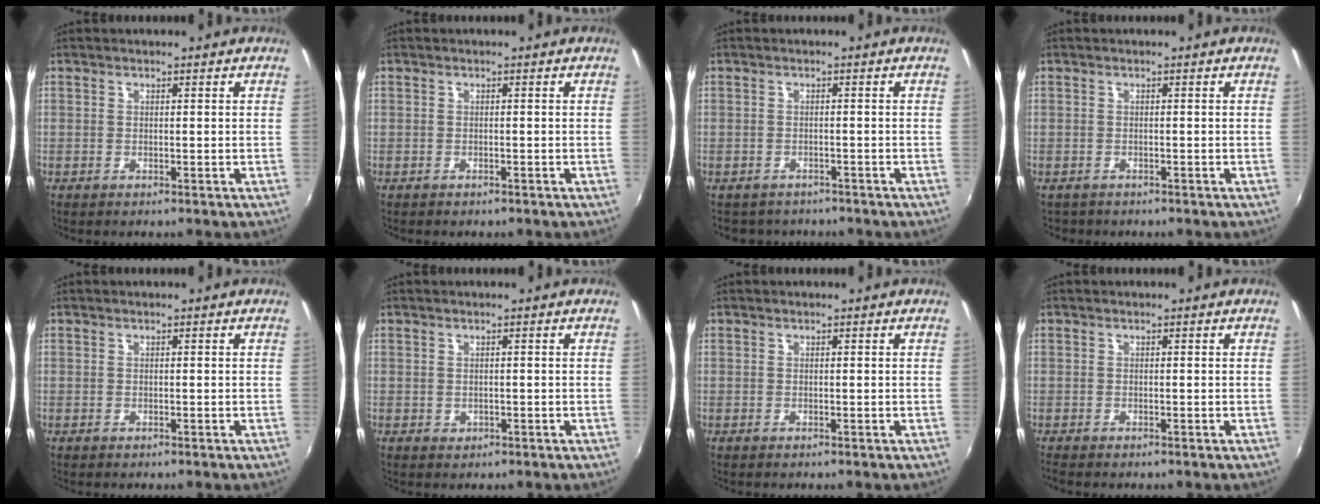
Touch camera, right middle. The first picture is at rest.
{"total": 0.9, "force": [-0.7, 0.5, 0.2], "torque": [-0.007, 0.000, -0.010]}
{"total": 4.0, "force": [-3.4, 1.9, 0.5], "torque": [-0.019, -0.010, -0.050]}
{"total": 1.4, "force": [-1.2, 0.8, 0.3], "torque": [-0.010, -0.003, -0.016]}
{"total": 0.0}
{"total": 0.8, "force": [-0.2, 0.8, 0.3], "torque": [-0.002, -0.001, -0.001]}
{"total": 0.0}
{"total": 1.4, "force": [-1.2, 0.3, 0.6], "torque": [-0.013, -0.008, -0.020]}